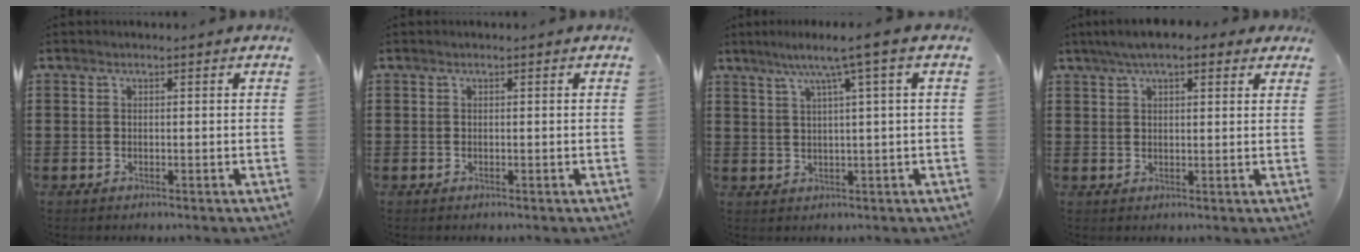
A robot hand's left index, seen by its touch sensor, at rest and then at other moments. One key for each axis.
{"total": 0.0}
{"total": 5.5, "fx": 2.5, "fy": -0.4, "fz": 4.9, "tx": -0.103, "ty": 0.001, "tz": 0.035}
{"total": 4.8, "fx": 3.5, "fy": 1.7, "fz": 2.8, "tx": -0.064, "ty": 0.005, "tz": 0.063}